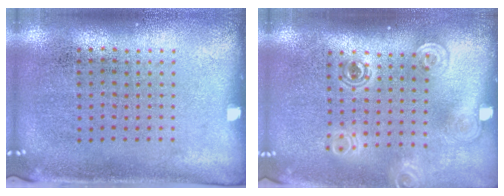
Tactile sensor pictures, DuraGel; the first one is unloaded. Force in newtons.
{"total": 1.9, "press": 1.4, "slide": 1.2}